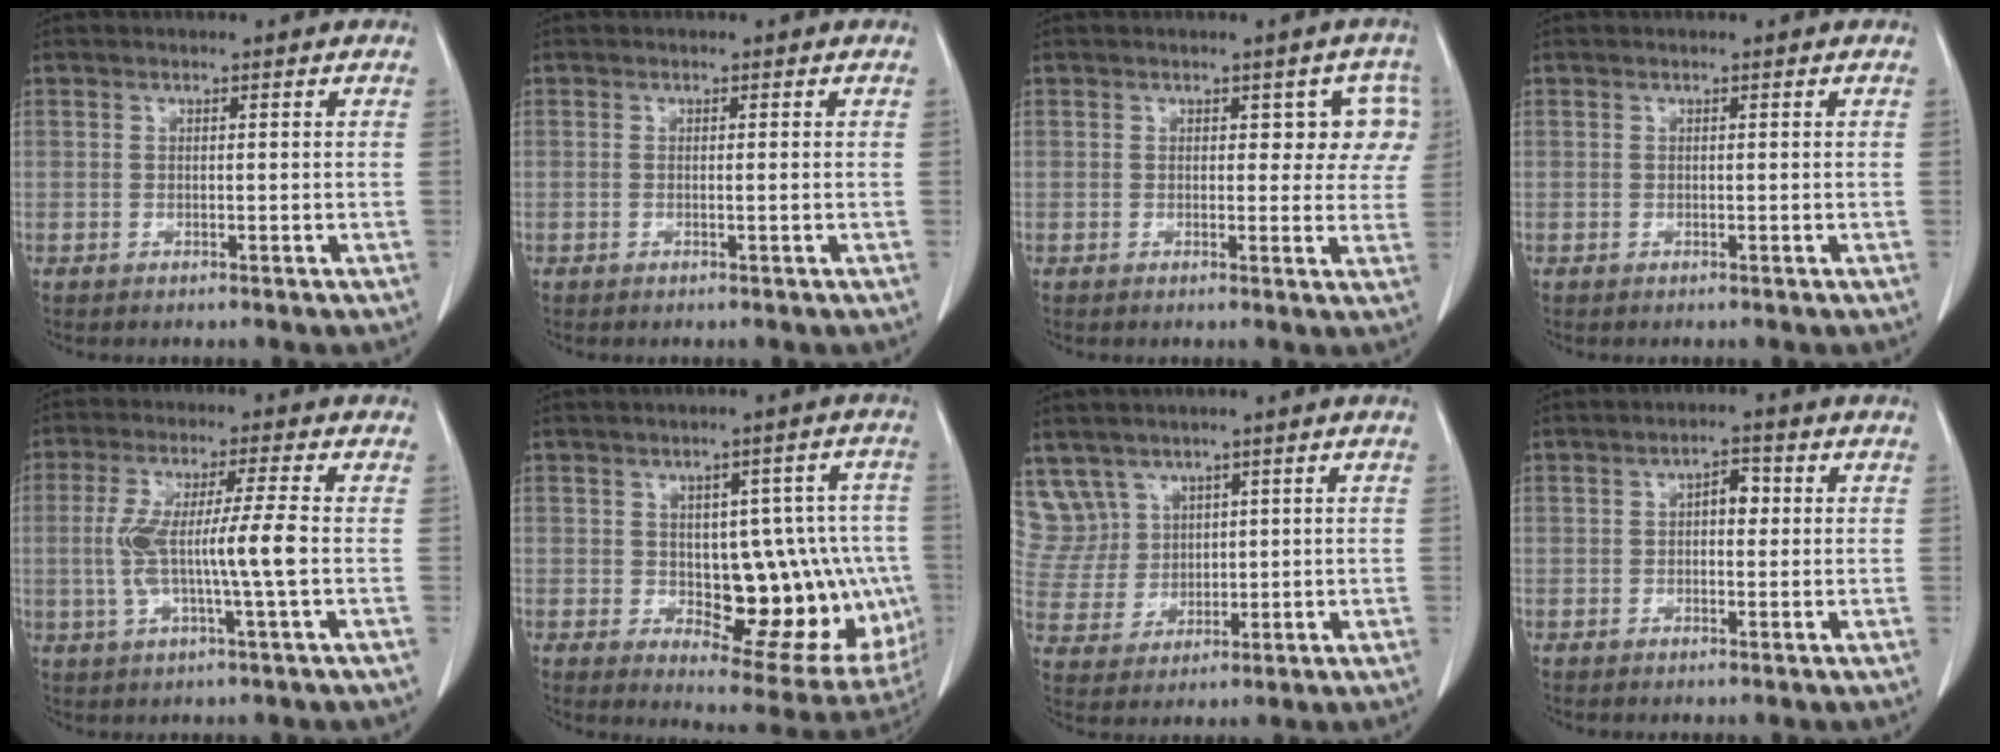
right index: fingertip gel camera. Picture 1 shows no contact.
{"total": 0.6, "force": [-0.1, -0.1, 0.6], "torque": [-0.011, -0.002, -0.001]}
{"total": 5.0, "force": [1.8, 3.1, 3.6], "torque": [-0.010, 0.013, 0.014]}
{"total": 0.0}
{"total": 9.4, "force": [-0.7, -0.1, 9.3], "torque": [-0.186, 0.006, -0.015]}
{"total": 17.1, "force": [-1.7, 7.9, 15.1], "torque": [-0.142, 0.022, 0.005]}
{"total": 8.1, "force": [4.9, 6.5, 0.1], "torque": [-0.012, 0.027, 0.116]}
{"total": 2.9, "force": [0.4, 1.5, 2.5], "torque": [-0.035, 0.011, 0.003]}